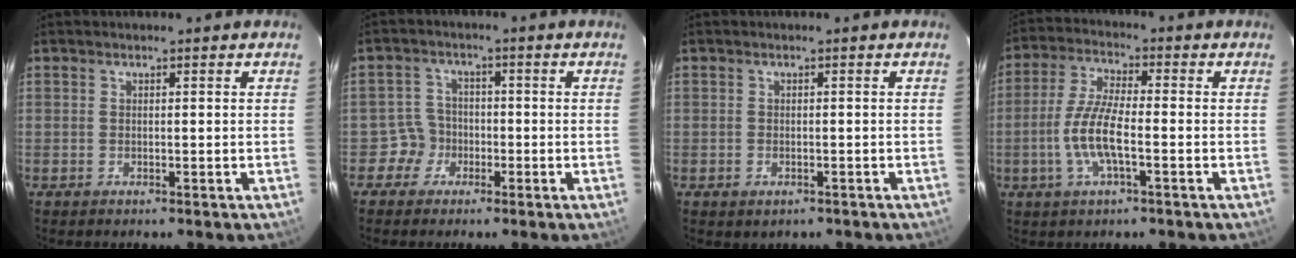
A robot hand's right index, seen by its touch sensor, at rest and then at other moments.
{"total": 4.1, "force": [-1.9, 3.7, -0.3], "torque": [0.010, 0.018, -0.035]}
{"total": 2.0, "force": [-0.9, 1.6, 0.9], "torque": [-0.017, -0.003, -0.007]}
{"total": 9.1, "force": [-2.5, 2.2, 8.4], "torque": [-0.178, 0.001, -0.051]}